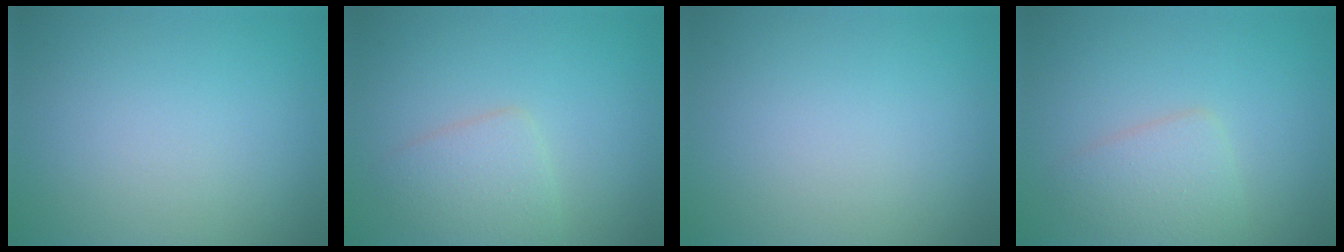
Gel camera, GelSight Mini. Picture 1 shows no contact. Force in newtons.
{"total": 2.6, "press": 2.6, "slide": 0.2}
{"total": 0.0}
{"total": 2.7, "press": 2.7, "slide": 0.1}